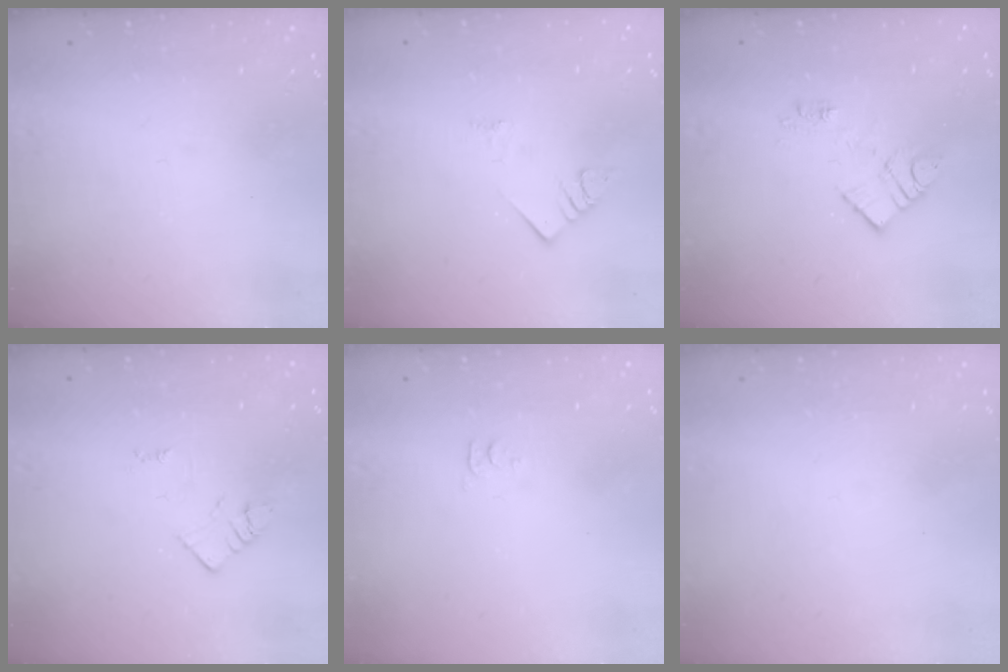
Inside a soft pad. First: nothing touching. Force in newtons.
{"total": 3.6, "press": 3.6, "slide": 0.5}
{"total": 10.1, "press": 10.1, "slide": 0.6}
{"total": 2.1, "press": 2.1, "slide": 0.3}
{"total": 3.4, "press": 3.4, "slide": 0.5}
{"total": 1.7, "press": 1.7, "slide": 0.1}